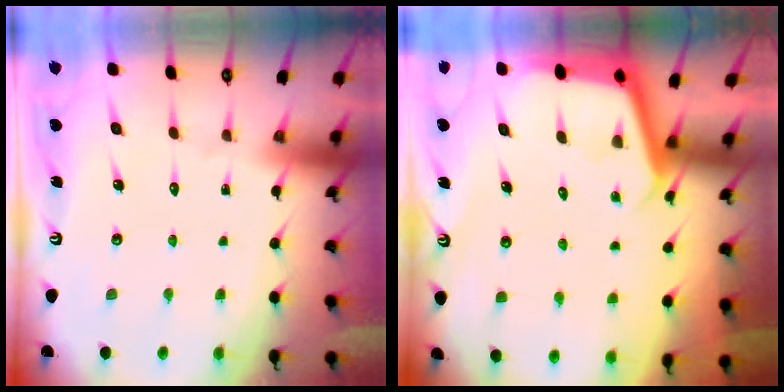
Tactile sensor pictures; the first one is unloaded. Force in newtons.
{"total": 3.4, "press": 3.4, "slide": 0.2}